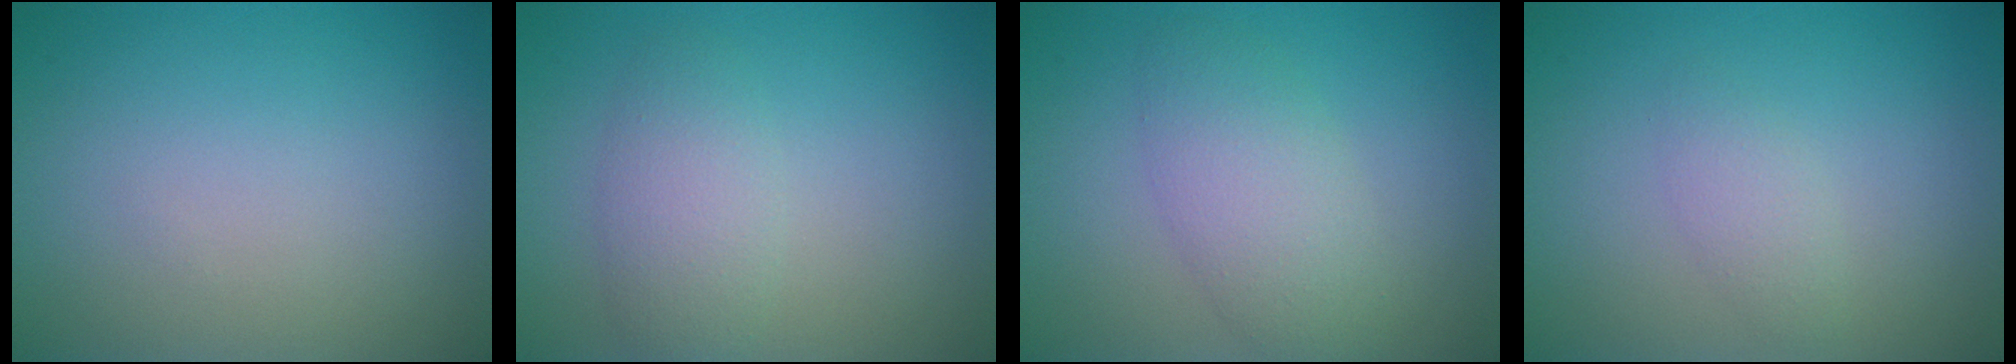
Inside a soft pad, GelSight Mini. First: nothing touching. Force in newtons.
{"total": 3.0, "press": 3.0, "slide": 0.1}
{"total": 3.9, "press": 3.9, "slide": 0.2}
{"total": 1.4, "press": 1.4, "slide": 0.0}